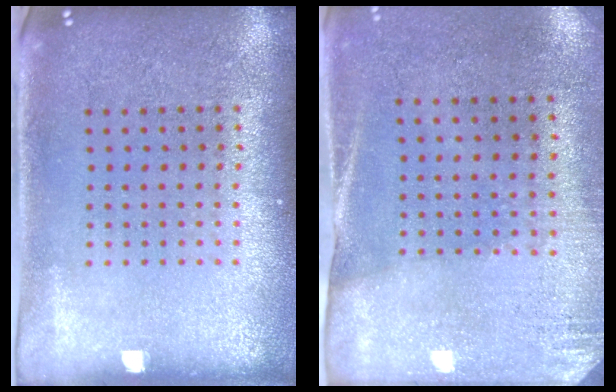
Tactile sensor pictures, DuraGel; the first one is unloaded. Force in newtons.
{"total": 2.7, "press": 2.4, "slide": 1.3}